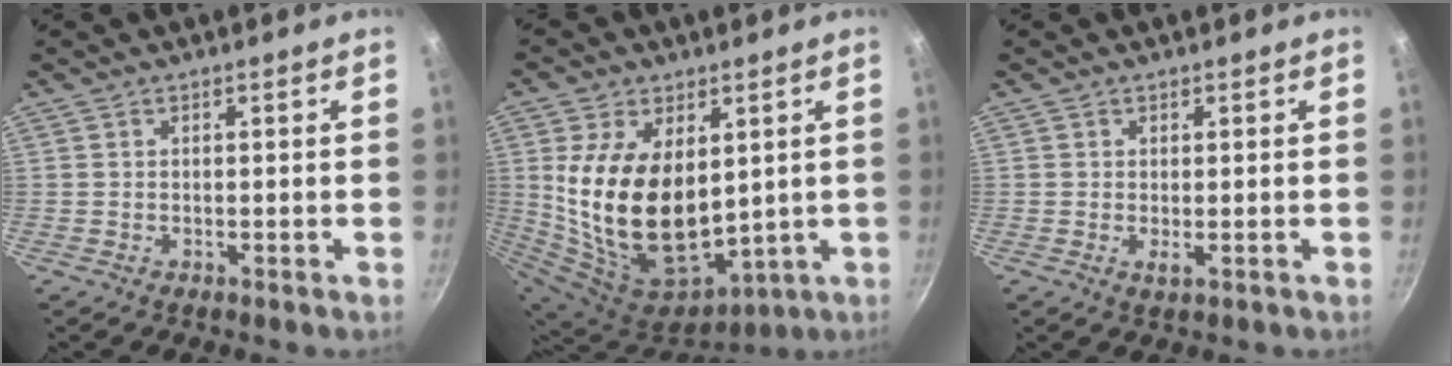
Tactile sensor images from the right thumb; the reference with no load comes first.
{"total": 22.1, "force": [2.9, 13.8, 17.0], "torque": [-0.310, -0.034, 0.077]}
{"total": 1.2, "force": [-0.1, 0.4, 1.1], "torque": [-0.021, -0.005, -0.002]}